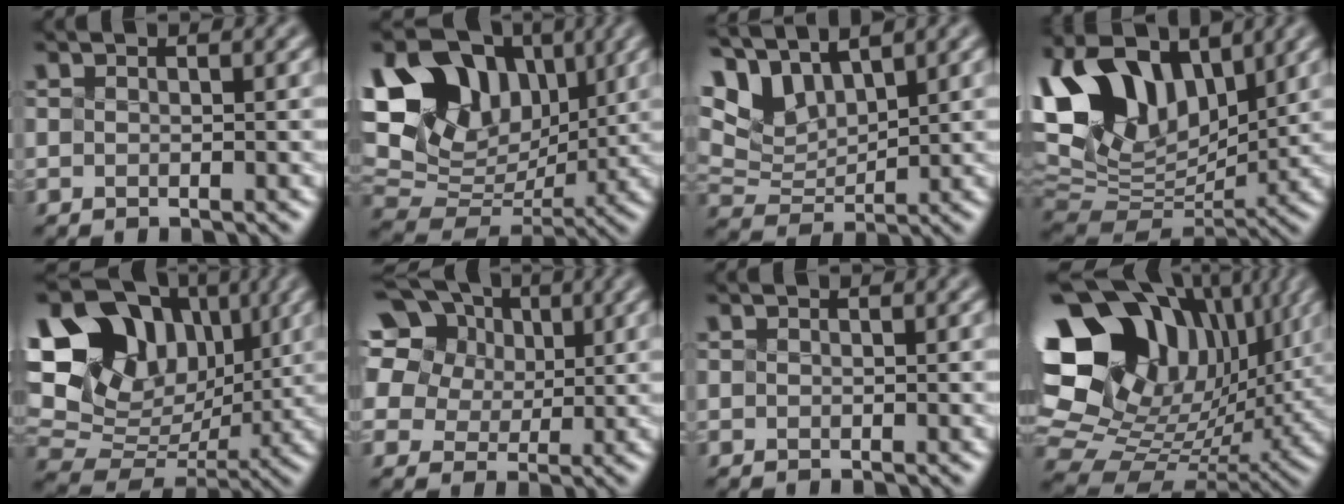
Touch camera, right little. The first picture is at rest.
{"total": 13.6, "force": [4.9, 9.9, 7.9], "torque": [-0.160, 0.047, 0.099]}
{"total": 5.8, "force": [4.2, 2.5, 3.1], "torque": [-0.076, 0.015, 0.092]}
{"total": 13.4, "force": [6.0, 8.4, 8.6], "torque": [-0.199, 0.021, 0.119]}
{"total": 15.3, "force": [5.8, 11.5, 8.3], "torque": [-0.163, 0.052, 0.121]}
{"total": 16.4, "force": [9.3, 10.9, 7.9], "torque": [-0.191, 0.074, 0.163]}
{"total": 0.0}
{"total": 17.5, "force": [6.1, 12.6, 10.5], "torque": [-0.206, 0.027, 0.135]}